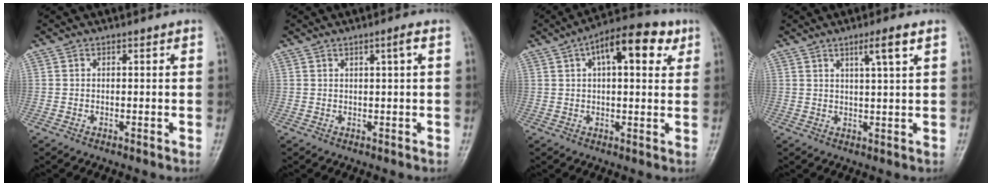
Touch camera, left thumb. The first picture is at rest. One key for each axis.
{"total": 1.9, "fx": 0.6, "fy": -0.2, "fz": 1.8, "tx": -0.035, "ty": 0.001, "tz": 0.013}
{"total": 12.5, "fx": 4.9, "fy": 5.8, "fz": 10.0, "tx": -0.109, "ty": 0.015, "tz": 0.061}
{"total": 4.1, "fx": 2.0, "fy": -0.3, "fz": 3.6, "tx": -0.065, "ty": -0.008, "tz": 0.037}